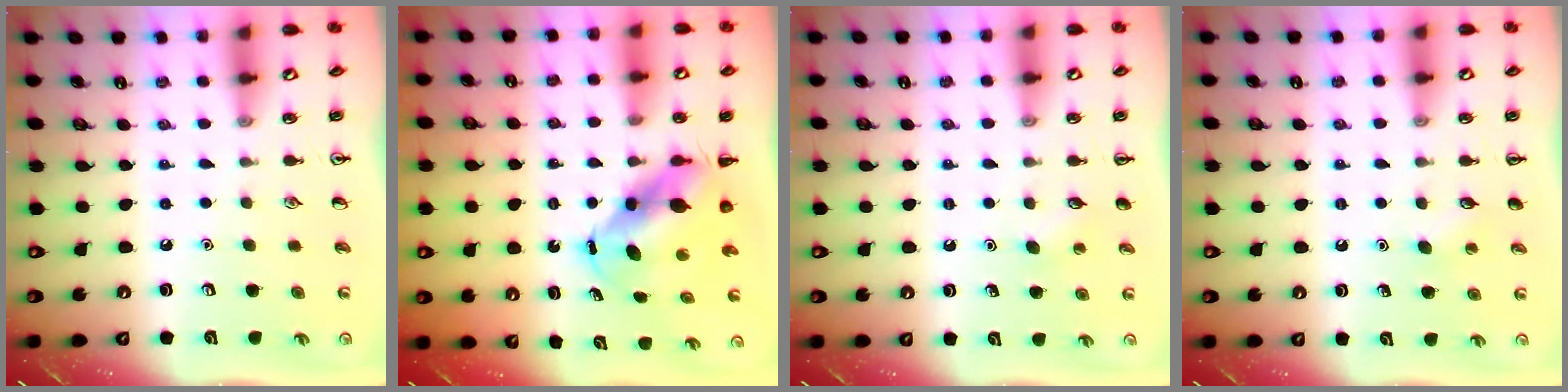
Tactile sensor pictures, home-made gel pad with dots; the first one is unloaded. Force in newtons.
{"total": 6.8, "press": 6.6, "slide": 1.5}
{"total": 2.8, "press": 2.7, "slide": 0.7}
{"total": 2.8, "press": 2.7, "slide": 0.7}